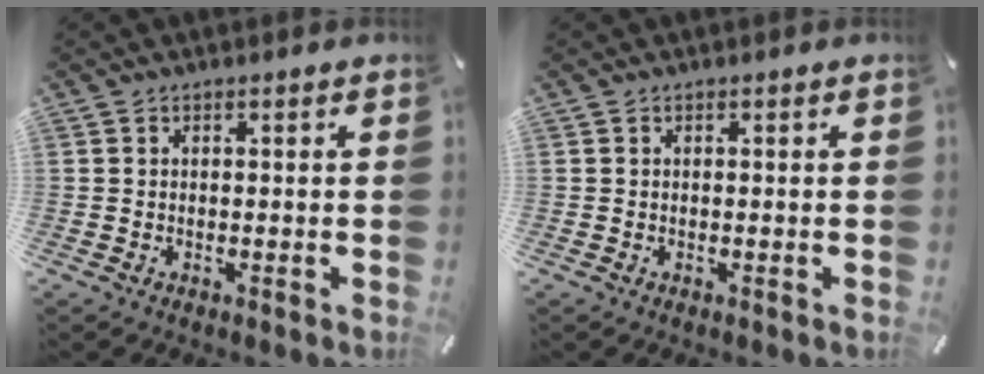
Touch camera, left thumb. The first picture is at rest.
{"total": 0.0}